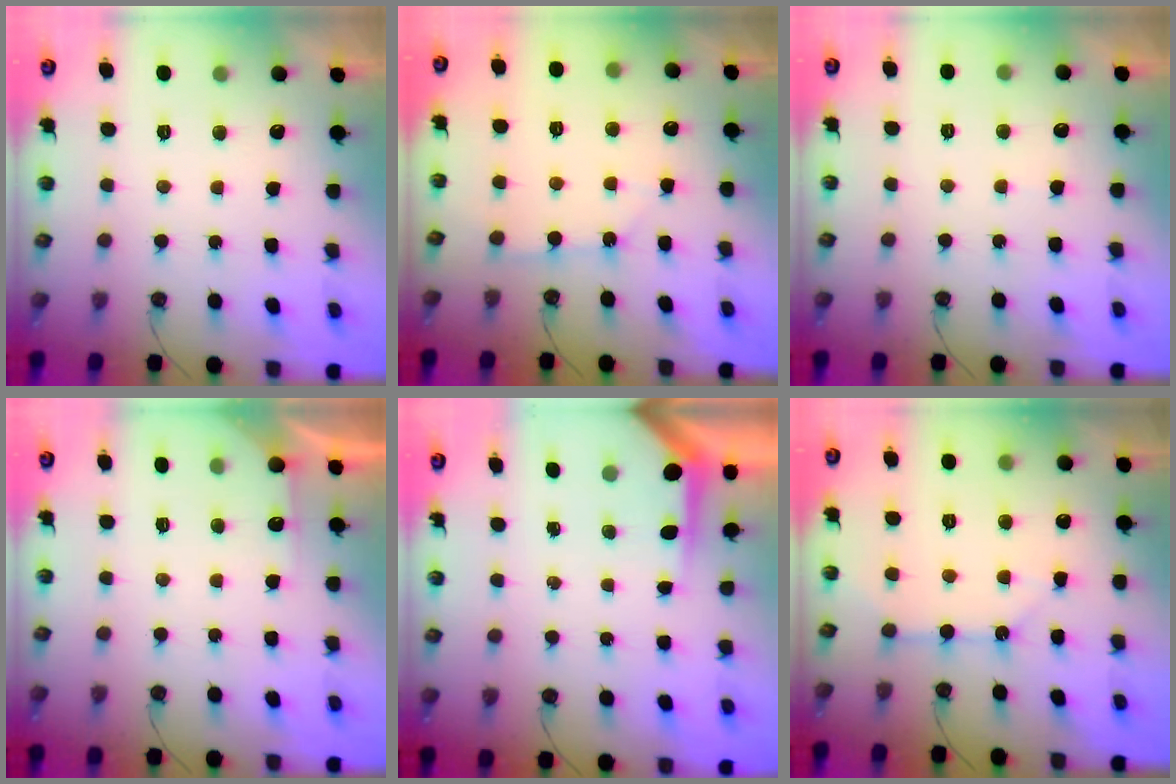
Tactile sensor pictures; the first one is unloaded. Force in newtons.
{"total": 2.4, "press": 2.3, "slide": 0.3}
{"total": 2.9, "press": 2.9, "slide": 0.3}
{"total": 4.1, "press": 4.1, "slide": 0.6}
{"total": 3.8, "press": 3.8, "slide": 0.4}
{"total": 8.8, "press": 8.8, "slide": 0.8}